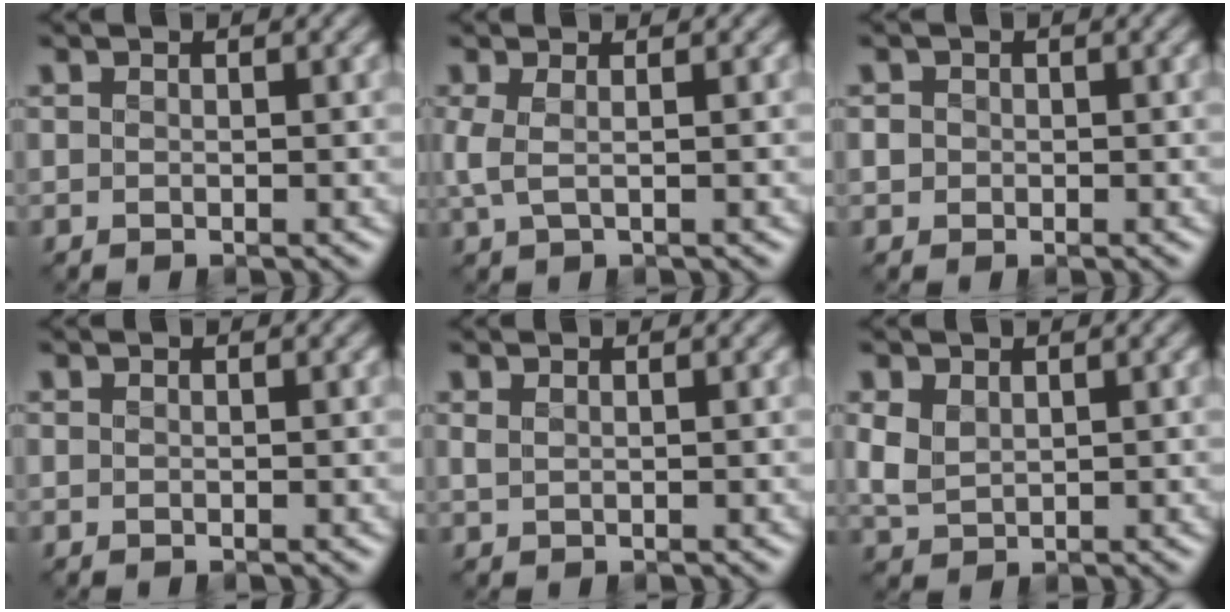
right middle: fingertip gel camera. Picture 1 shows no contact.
{"total": 2.0, "force": [0.2, 0.7, 1.8], "torque": [-0.044, 0.001, 0.003]}
{"total": 1.0, "force": [-0.1, 1.0, 0.2], "torque": [0.003, -0.005, -0.001]}
{"total": 0.0}
{"total": 0.7, "force": [0.4, 0.3, 0.4], "torque": [-0.012, -0.002, 0.012]}
{"total": 2.6, "force": [0.8, 1.8, 1.6], "torque": [-0.044, -0.002, 0.022]}